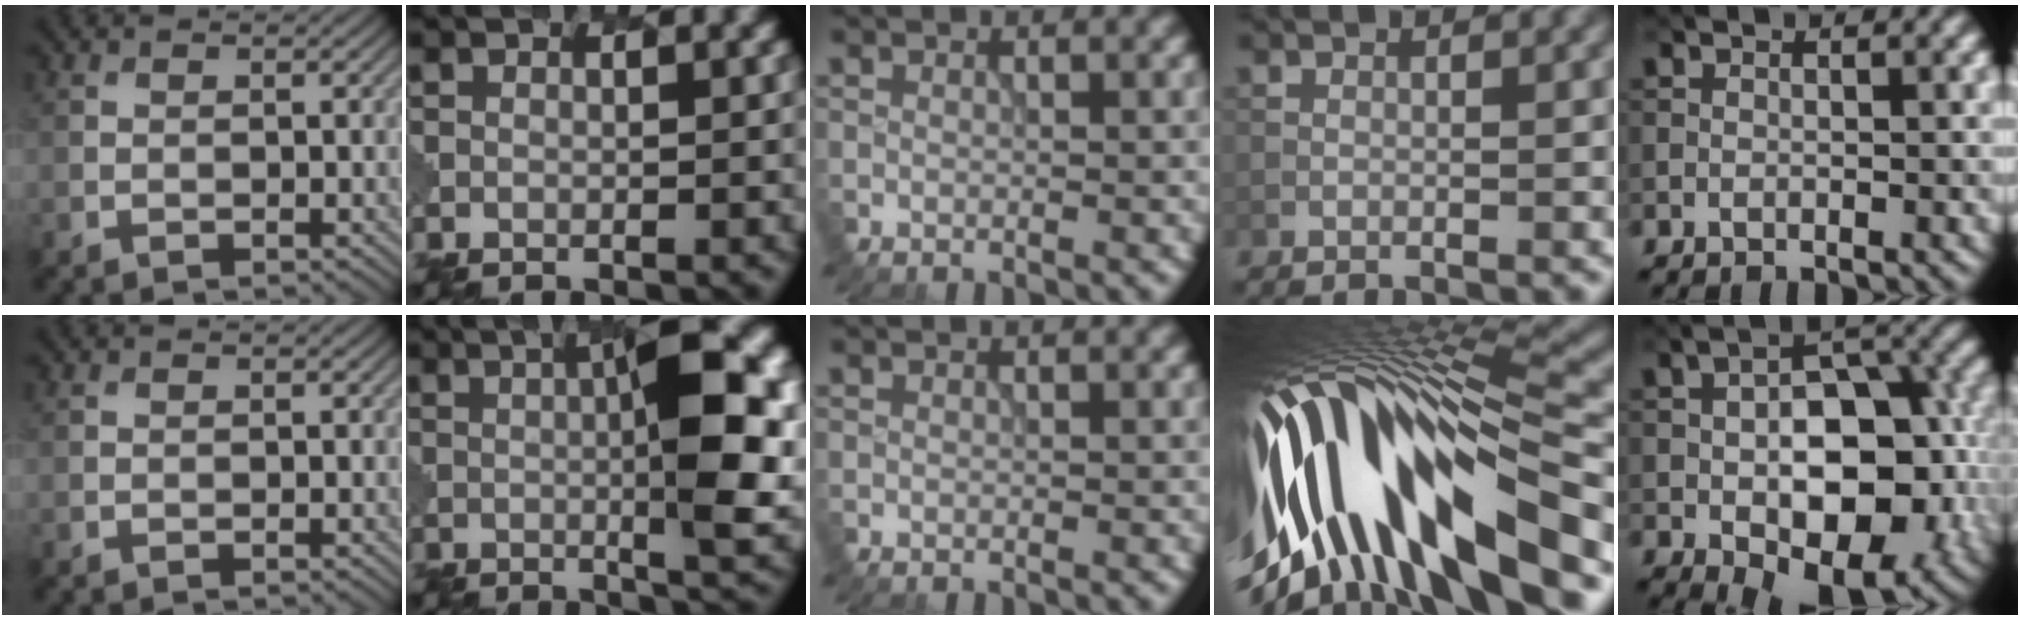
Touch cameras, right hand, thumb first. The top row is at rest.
{"index": {"total": 9.6, "force": [1.5, 1.5, 9.4], "torque": [-0.126, 0.009, 0.012]}, "ring": {"total": 16.4, "force": [-2.9, 6.3, 14.8], "torque": [-0.269, -0.007, -0.025]}, "little": {"total": 12.9, "force": [-2.5, 7.5, 10.2], "torque": [-0.138, -0.015, -0.034]}}